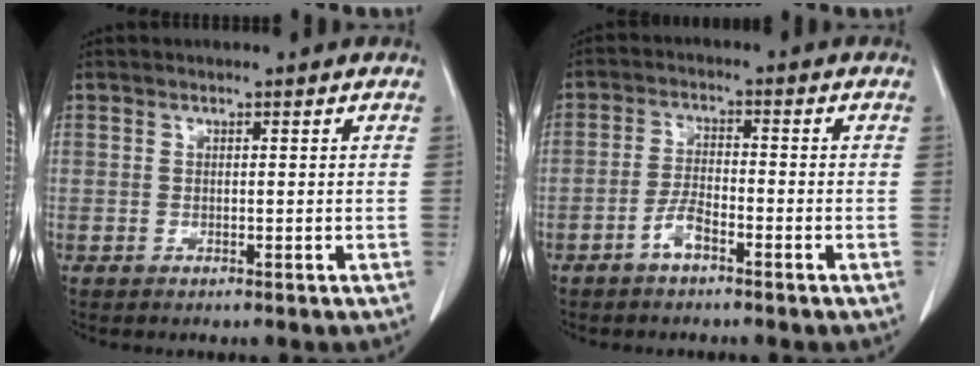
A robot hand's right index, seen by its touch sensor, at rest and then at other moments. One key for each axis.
{"total": 3.5, "fx": -2.3, "fy": 0.9, "fz": 2.5, "tx": -0.050, "ty": 0.005, "tz": -0.046}